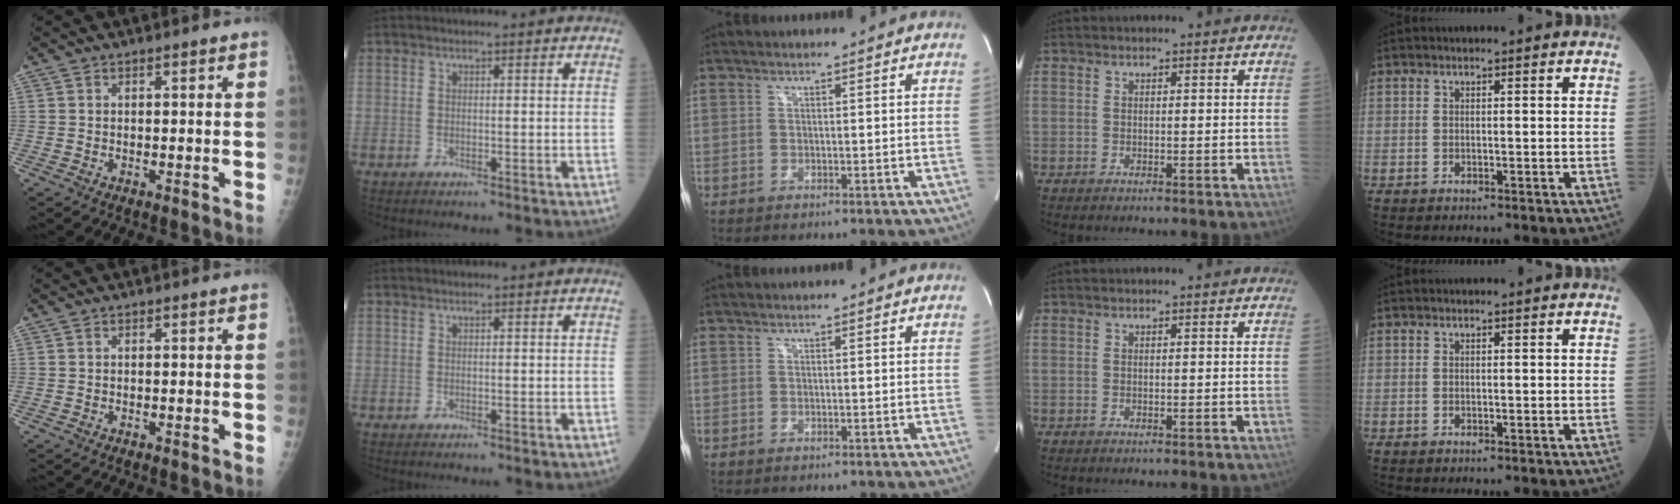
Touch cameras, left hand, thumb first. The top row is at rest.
{}